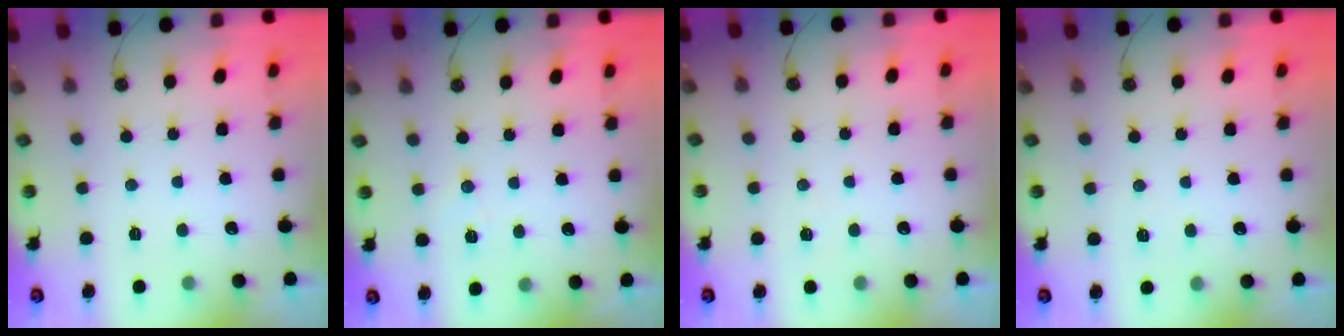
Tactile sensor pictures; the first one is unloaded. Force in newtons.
{"total": 4.6, "press": 4.5, "slide": 1.1}
{"total": 3.5, "press": 3.0, "slide": 1.8}
{"total": 4.1, "press": 1.9, "slide": 3.6}